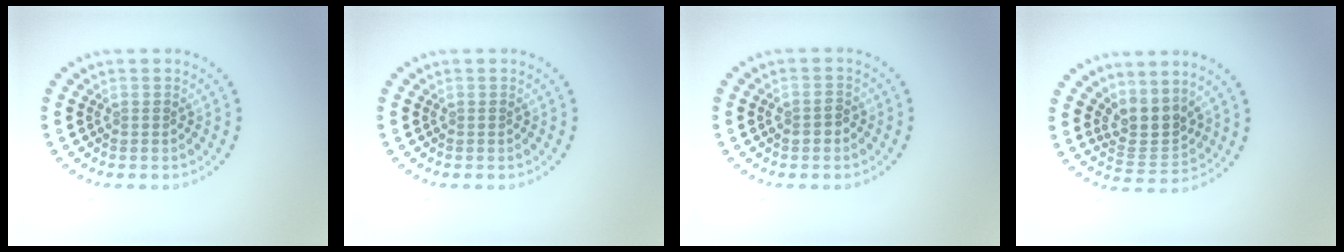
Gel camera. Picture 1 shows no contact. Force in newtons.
{"total": 0.0}
{"total": 1.4, "press": 1.4, "slide": 0.3}
{"total": 3.2, "press": 2.4, "slide": 2.0}